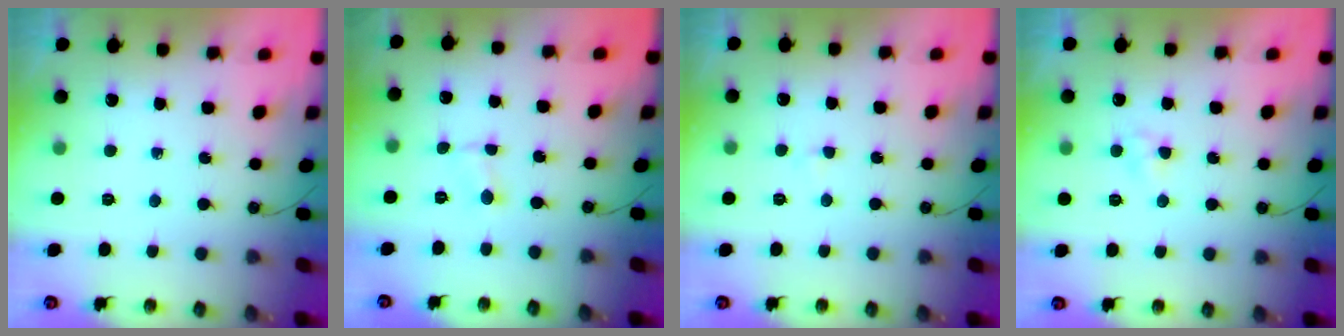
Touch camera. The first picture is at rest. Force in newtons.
{"total": 0.9, "press": 0.9, "slide": 0.3}
{"total": 1.7, "press": 1.7, "slide": 0.3}
{"total": 3.0, "press": 2.9, "slide": 0.4}